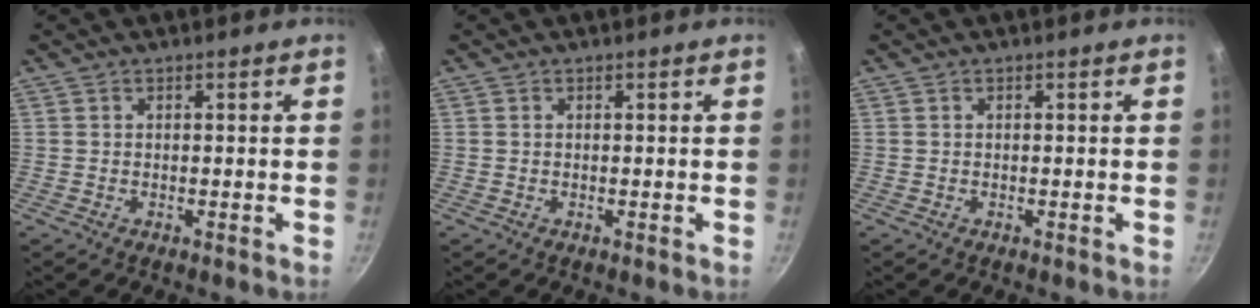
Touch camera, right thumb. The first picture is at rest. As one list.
[{"total": 0.0}, {"total": 0.0}]